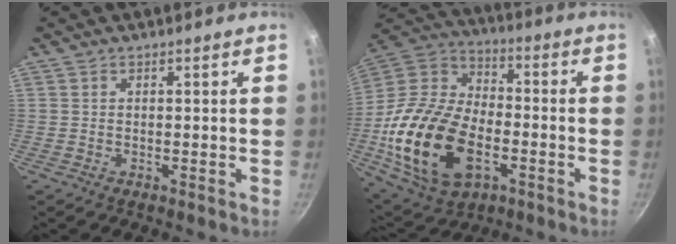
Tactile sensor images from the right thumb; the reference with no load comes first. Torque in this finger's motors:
{"motor_torque": [0.23, 1.57, 2.37, -0.40, 0.66]}